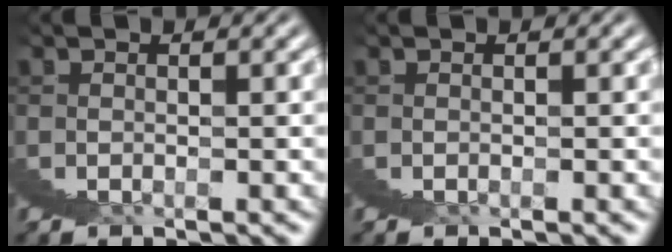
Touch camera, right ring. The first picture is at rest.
{"total": 0.0}